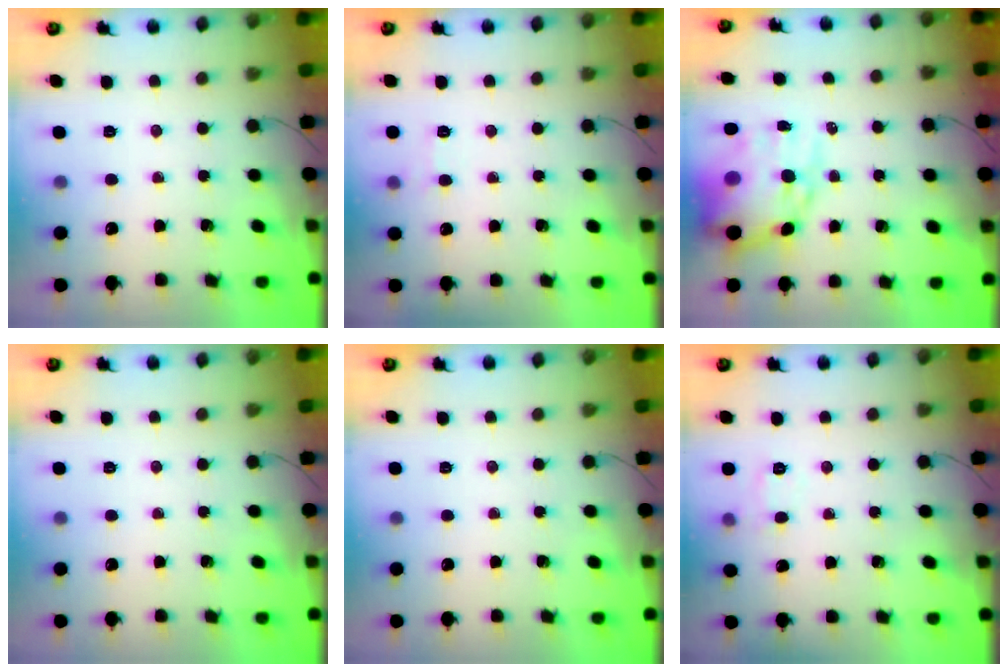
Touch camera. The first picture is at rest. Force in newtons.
{"total": 5.2, "press": 5.0, "slide": 1.6}
{"total": 16.8, "press": 16.3, "slide": 4.2}
{"total": 0.0}
{"total": 0.0}
{"total": 6.6, "press": 6.4, "slide": 1.5}